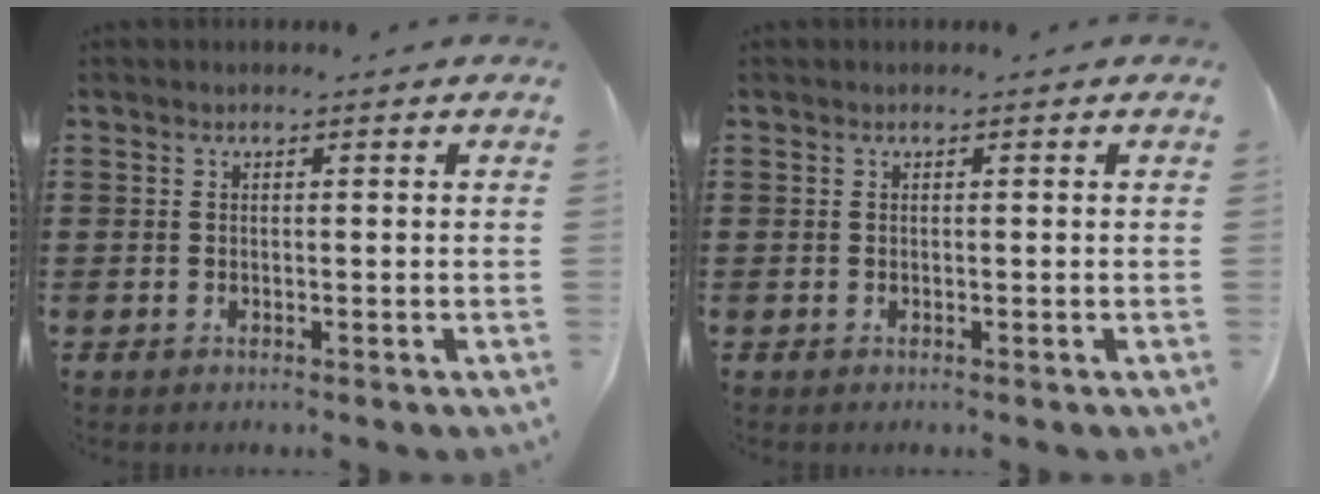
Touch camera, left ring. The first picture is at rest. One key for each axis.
{"total": 0.0}